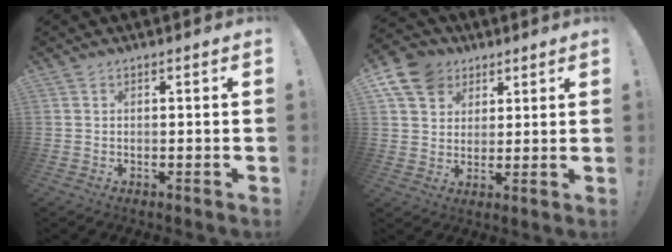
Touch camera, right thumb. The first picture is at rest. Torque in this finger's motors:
{"motor_torque": [0.18, 0.18, 0.24, -0.06, 0.10]}